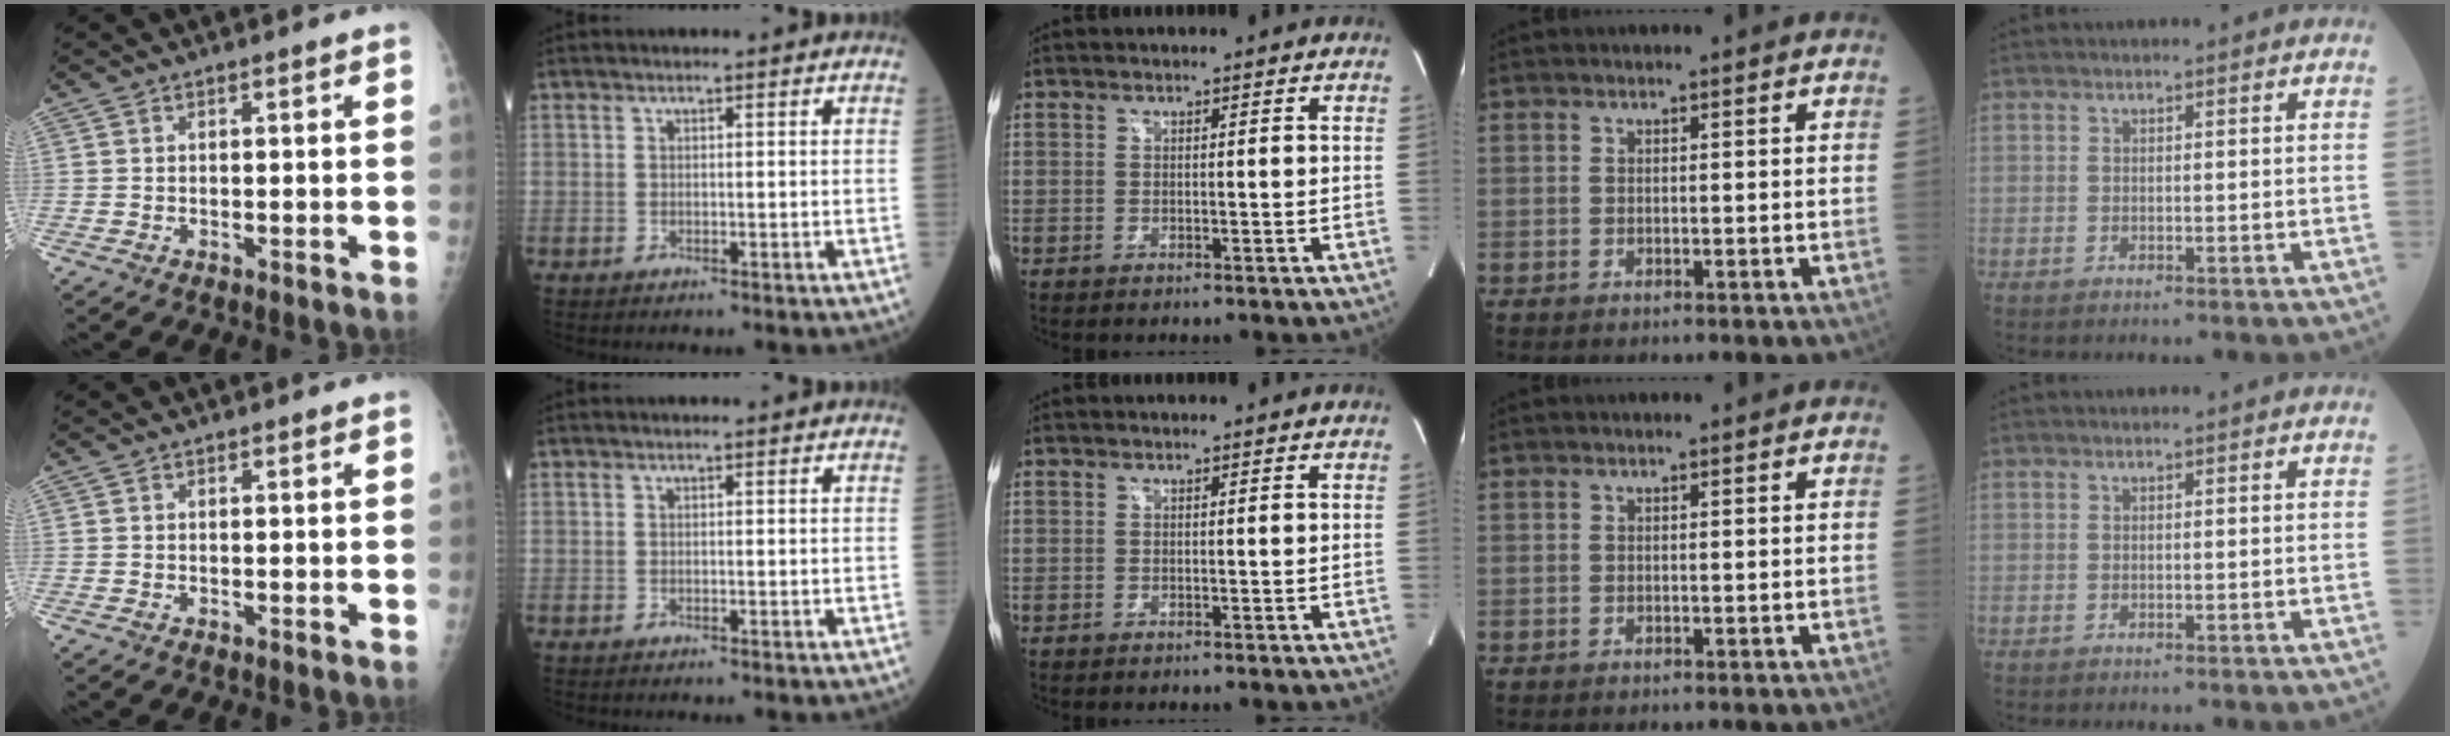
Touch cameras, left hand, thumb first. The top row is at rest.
{}